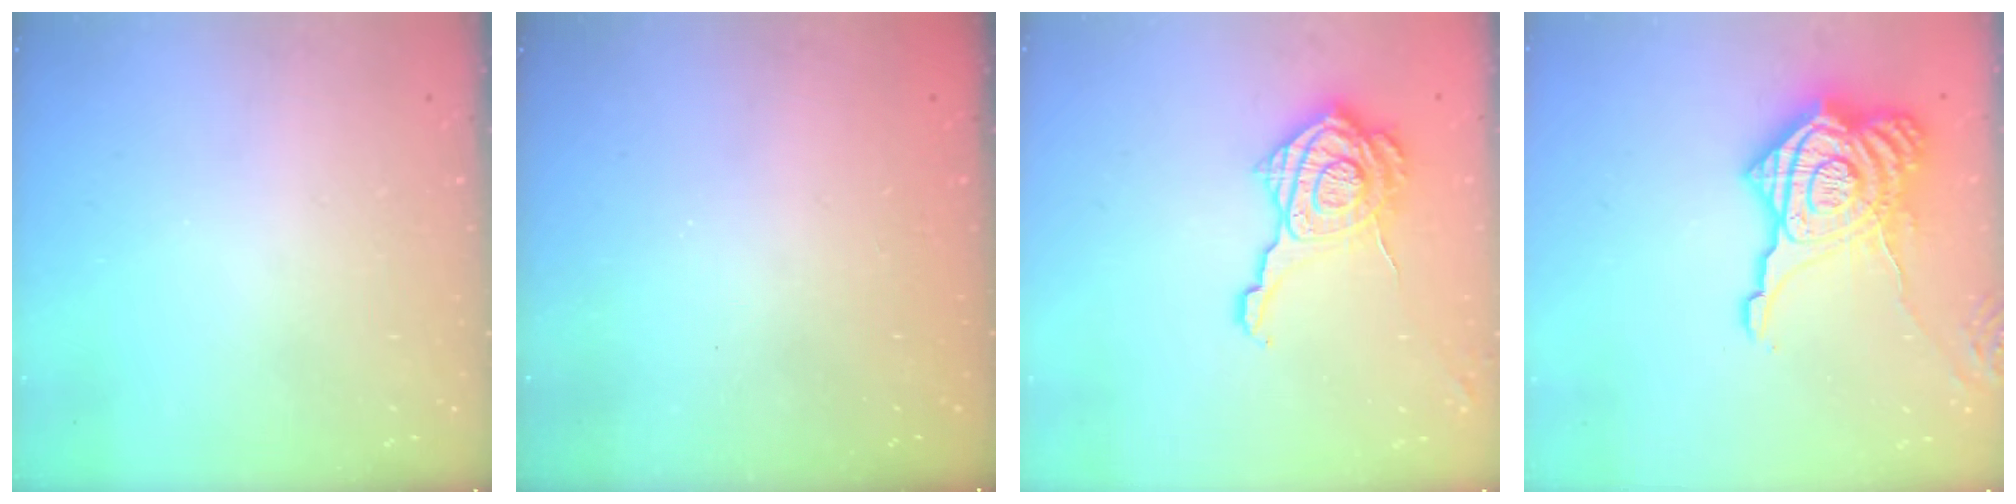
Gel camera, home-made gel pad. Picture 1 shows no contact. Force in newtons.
{"total": 2.3, "press": 2.2, "slide": 0.7}
{"total": 17.4, "press": 17.3, "slide": 1.0}
{"total": 21.7, "press": 21.7, "slide": 1.8}